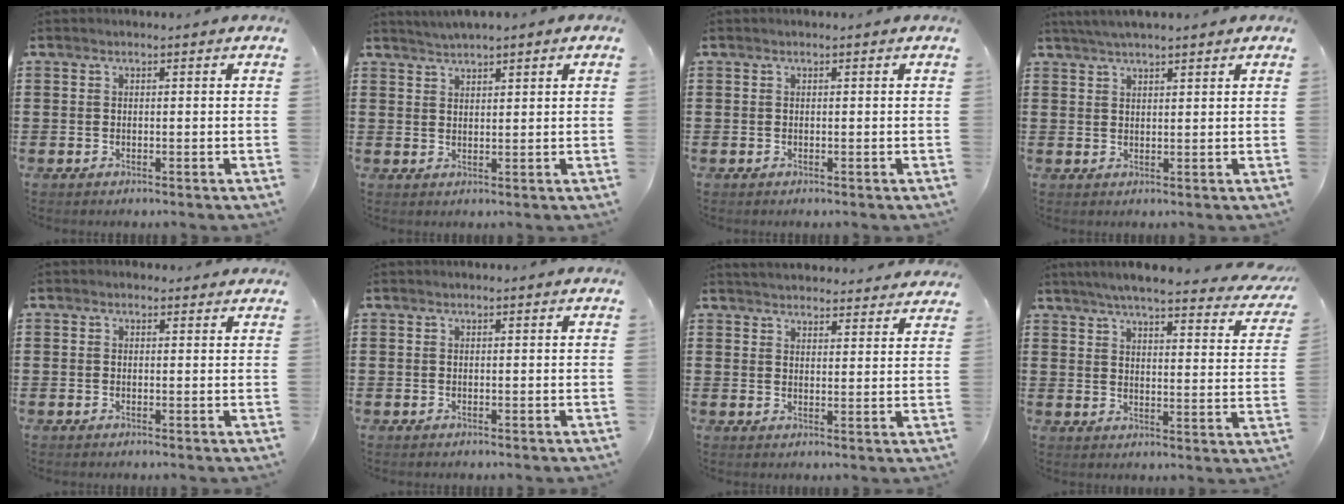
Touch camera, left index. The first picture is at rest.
{"total": 1.8, "force": [1.8, 0.0, 0.3], "torque": [-0.010, 0.004, 0.034]}
{"total": 0.0}
{"total": 2.9, "force": [2.5, 0.3, 1.4], "torque": [-0.032, 0.005, 0.046]}
{"total": 0.8, "force": [0.5, 0.6, 0.2], "torque": [-0.007, 0.004, 0.010]}
{"total": 0.0}
{"total": 3.4, "force": [3.4, -0.1, 0.1], "torque": [-0.013, -0.017, 0.062]}
{"total": 5.5, "force": [4.9, 0.0, 2.6], "torque": [-0.070, -0.030, 0.081]}